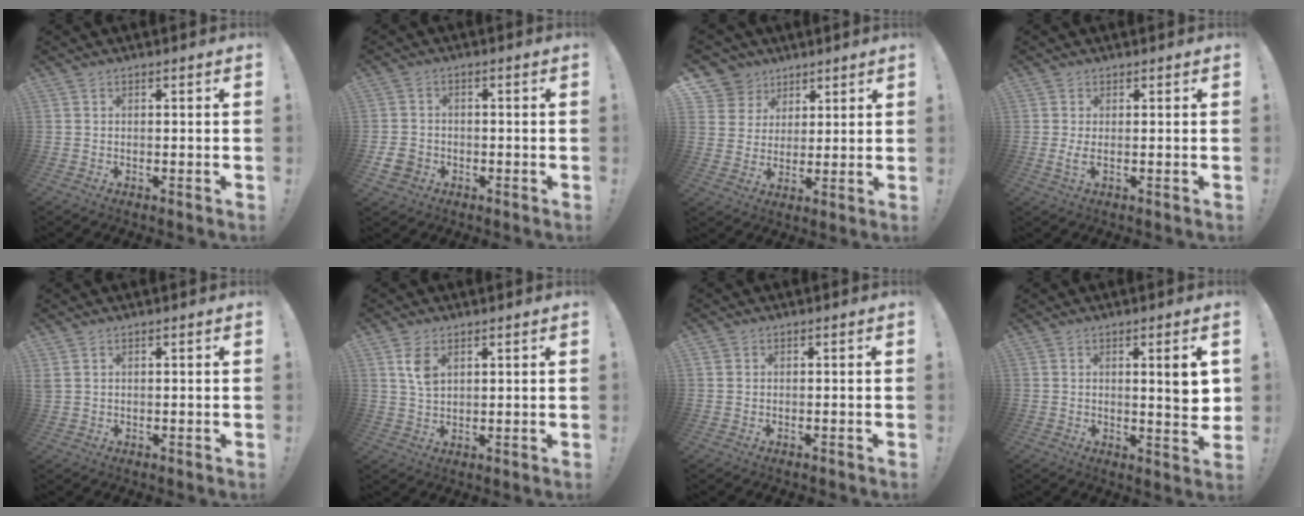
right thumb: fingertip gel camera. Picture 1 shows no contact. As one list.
[{"total": 5.0, "force": [-2.1, 4.0, 2.2], "torque": [-0.047, 0.005, -0.038]}, {"total": 8.7, "force": [4.8, 7.2, 1.4], "torque": [-0.021, -0.039, 0.098]}, {"total": 2.4, "force": [0.5, 0.5, 2.3], "torque": [-0.028, -0.007, 0.008]}, {"total": 1.8, "force": [0.9, 1.2, 1.1], "torque": [-0.028, 0.005, 0.020]}, {"total": 5.4, "force": [2.6, 2.8, 3.8], "torque": [-0.056, -0.011, 0.047]}, {"total": 1.0, "force": [0.0, 1.0, 0.2], "torque": [-0.011, 0.005, 0.002]}, {"total": 6.8, "force": [1.8, 0.8, 6.5], "torque": [-0.076, -0.018, 0.023]}]